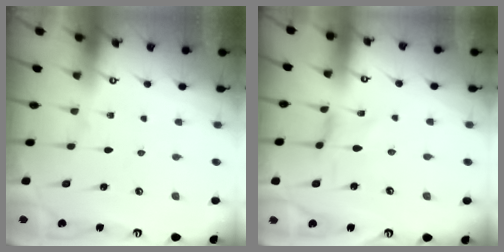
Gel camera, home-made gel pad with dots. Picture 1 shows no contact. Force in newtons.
{"total": 0.0}